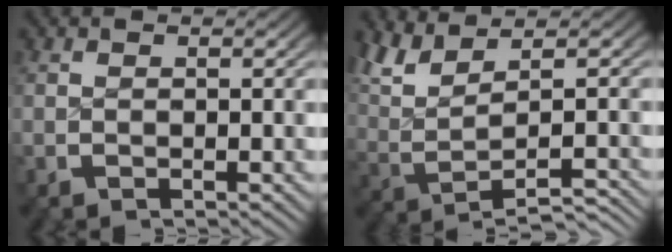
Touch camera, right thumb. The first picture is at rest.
{"total": 5.6, "force": [0.2, 2.5, 5.0], "torque": [-0.104, -0.005, 0.020]}